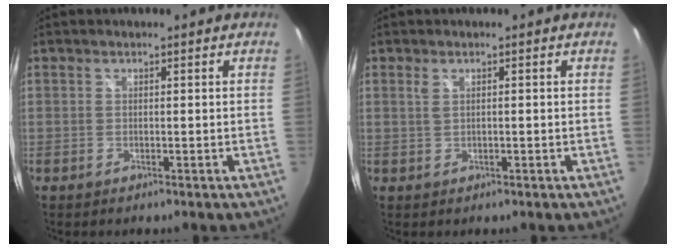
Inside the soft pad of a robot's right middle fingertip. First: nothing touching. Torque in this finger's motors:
{"motor_torque": [-0.15, 0.11, 0.00, 0.01]}